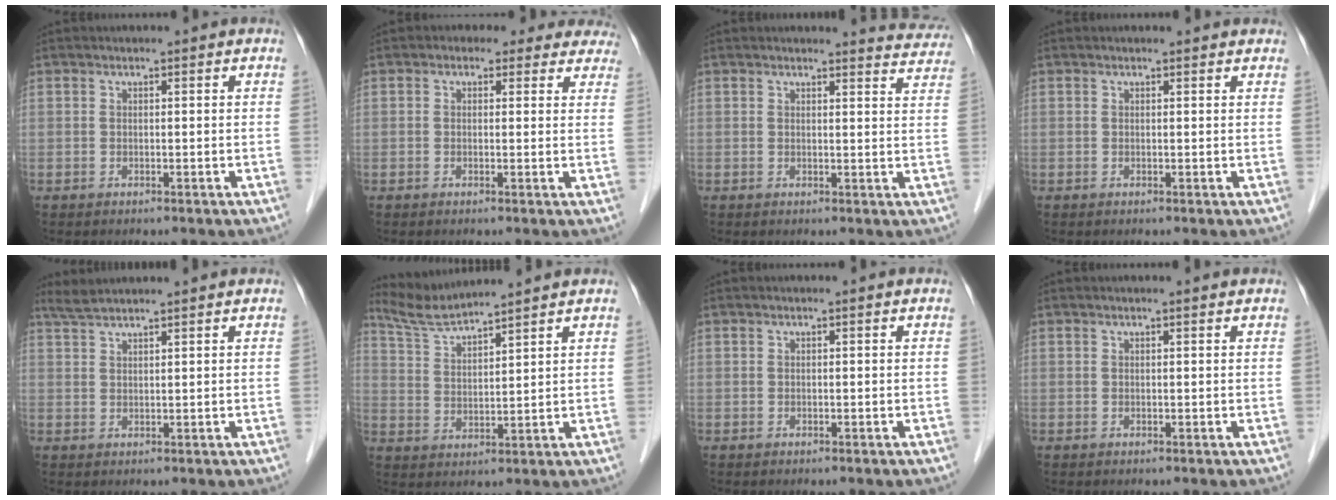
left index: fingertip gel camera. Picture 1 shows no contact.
{"total": 7.4, "force": [6.1, 3.9, 1.2], "torque": [0.016, 0.011, 0.048]}
{"total": 5.3, "force": [5.3, 0.5, -0.2], "torque": [0.010, -0.030, 0.035]}
{"total": 1.8, "force": [1.7, 0.5, 0.3], "torque": [-0.011, 0.007, 0.011]}
{"total": 4.0, "force": [3.7, -0.4, 1.5], "torque": [-0.024, 0.032, 0.071]}
{"total": 6.8, "force": [6.5, -1.2, 1.5], "torque": [-0.044, 0.011, 0.134]}
{"total": 0.0}
{"total": 0.9, "force": [0.8, -0.1, 0.3], "torque": [-0.014, 0.005, 0.012]}